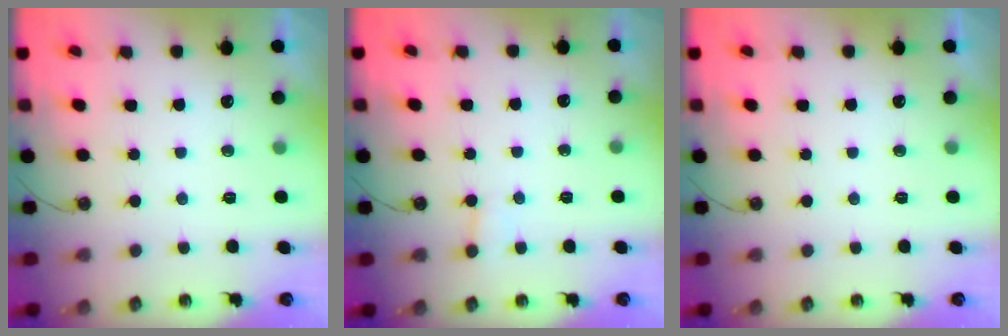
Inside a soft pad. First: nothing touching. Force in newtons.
{"total": 3.9, "press": 3.9, "slide": 0.4}
{"total": 0.0}